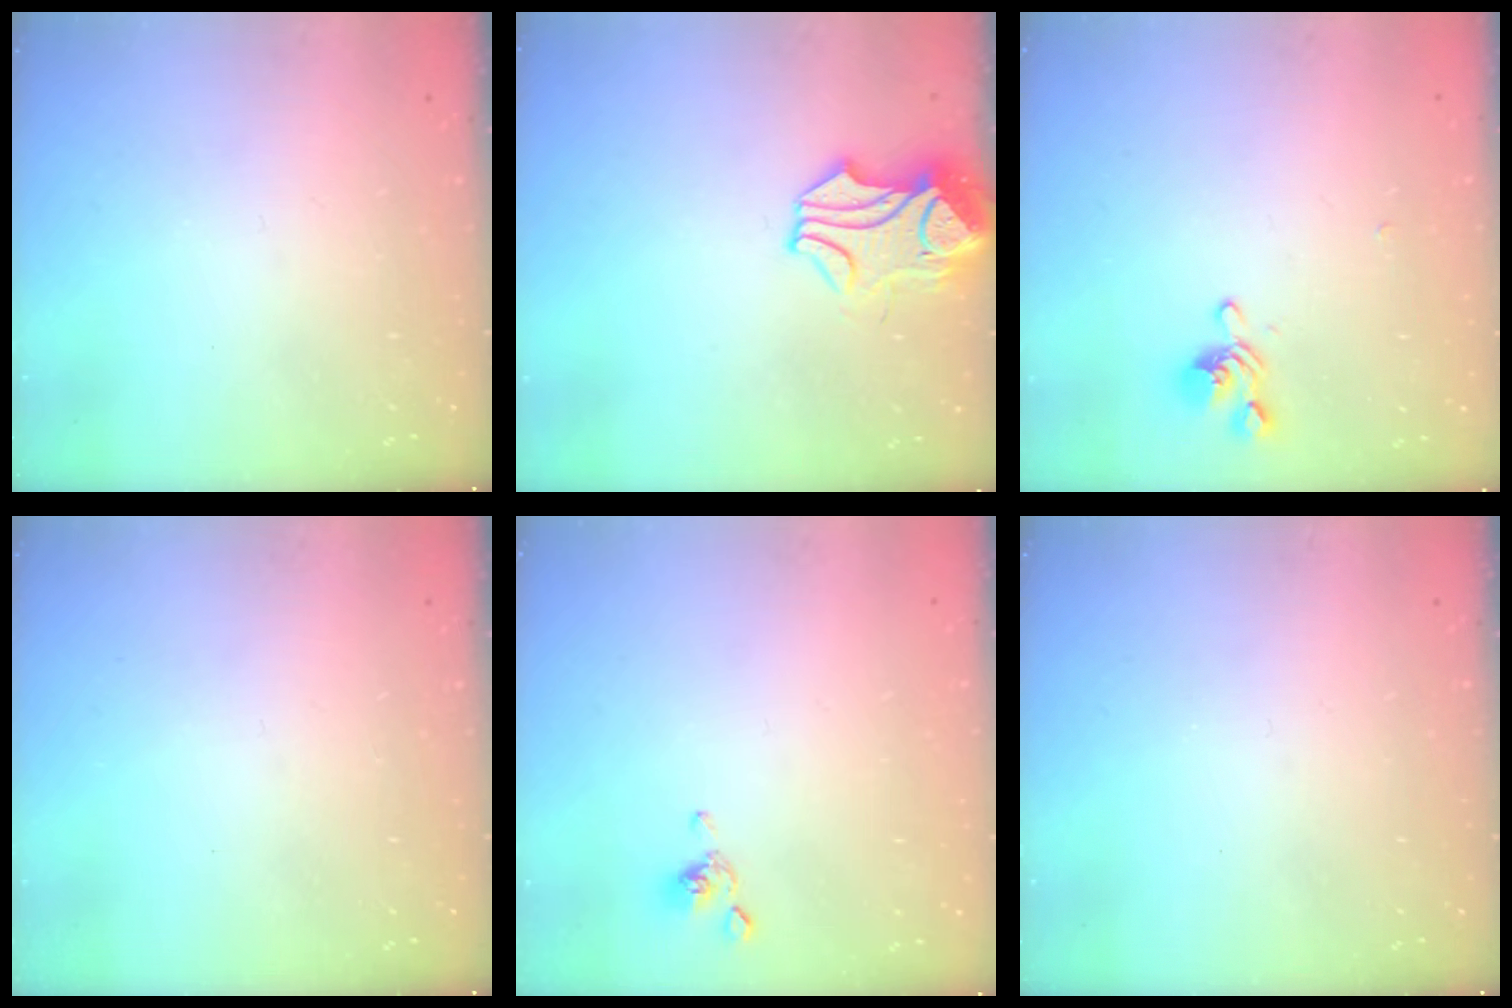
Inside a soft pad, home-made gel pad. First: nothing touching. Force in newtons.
{"total": 1.7, "press": 1.2, "slide": 1.2}
{"total": 1.3, "press": 0.9, "slide": 1.0}
{"total": 0.0}
{"total": 2.3, "press": 2.3, "slide": 0.6}
{"total": 0.0}